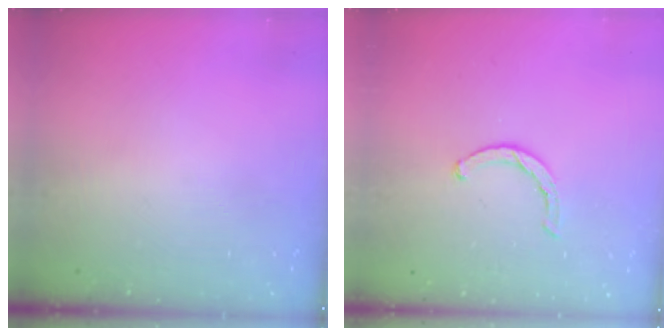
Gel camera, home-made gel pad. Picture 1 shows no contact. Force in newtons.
{"total": 1.8, "press": 1.8, "slide": 0.3}